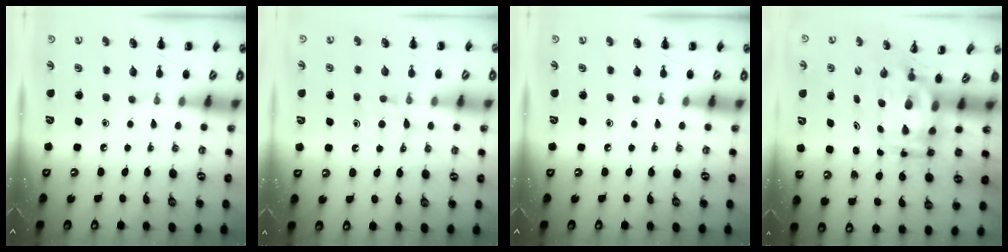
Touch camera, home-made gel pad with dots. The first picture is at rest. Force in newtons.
{"total": 6.2, "press": 5.9, "slide": 1.9}
{"total": 0.0}
{"total": 5.8, "press": 5.5, "slide": 1.8}